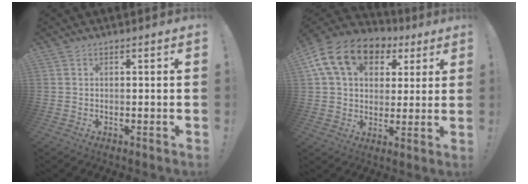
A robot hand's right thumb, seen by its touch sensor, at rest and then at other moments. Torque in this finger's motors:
{"motor_torque": [0.23, 1.01, 0.61, -0.17, 0.40]}